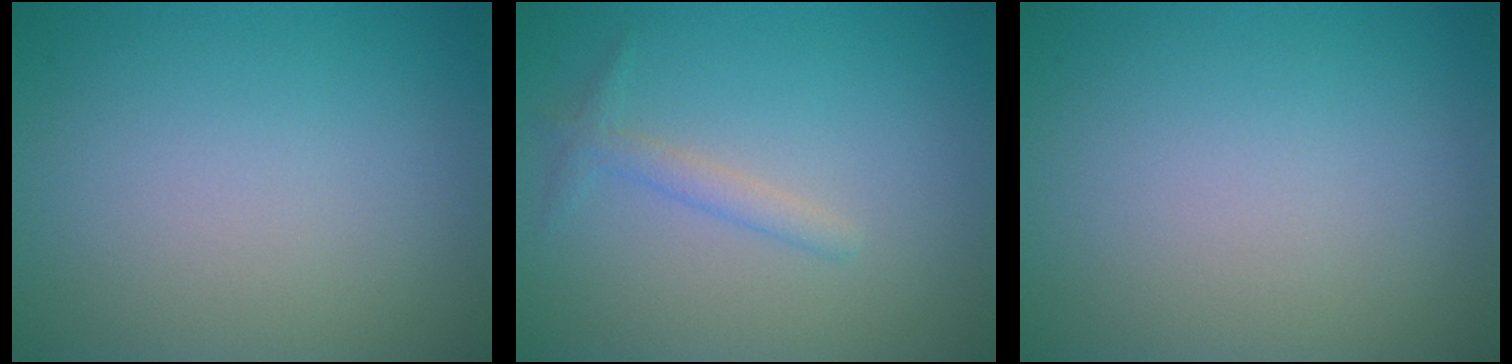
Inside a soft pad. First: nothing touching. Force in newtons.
{"total": 1.4, "press": 1.4, "slide": 0.1}
{"total": 0.0}